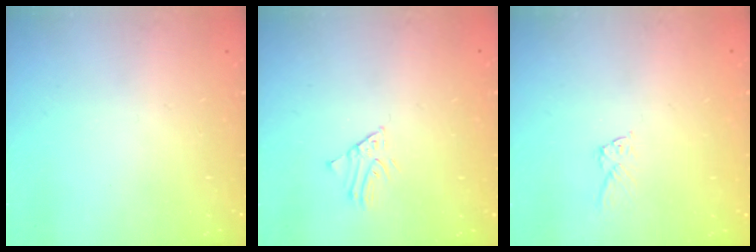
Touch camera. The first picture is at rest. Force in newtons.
{"total": 1.6, "press": 1.6, "slide": 0.1}
{"total": 4.7, "press": 4.7, "slide": 0.1}